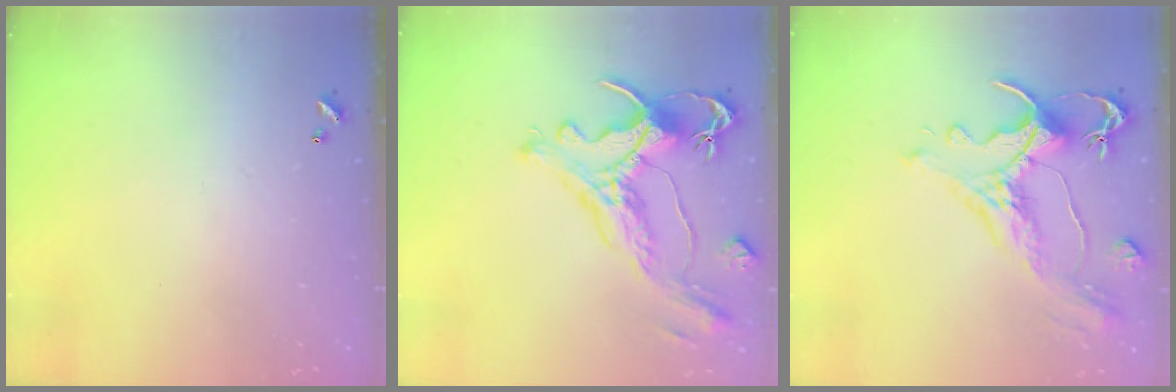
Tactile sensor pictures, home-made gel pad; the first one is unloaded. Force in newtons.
{"total": 1.6, "press": 1.0, "slide": 1.3}
{"total": 1.6, "press": 0.0, "slide": 1.6}